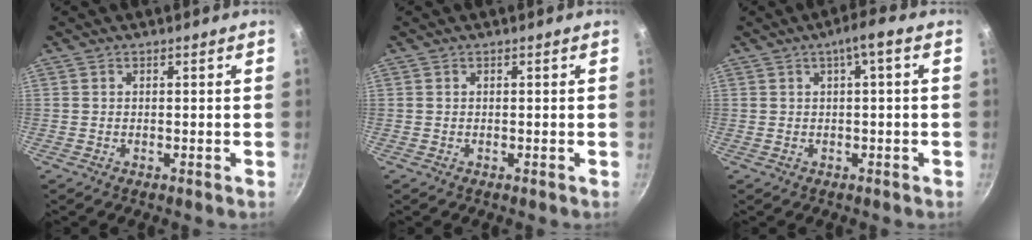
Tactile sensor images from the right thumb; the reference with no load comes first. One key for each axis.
{"total": 0.0}
{"total": 4.1, "fx": 0.8, "fy": 0.8, "fz": 3.9, "tx": -0.068, "ty": 0.022, "tz": 0.017}